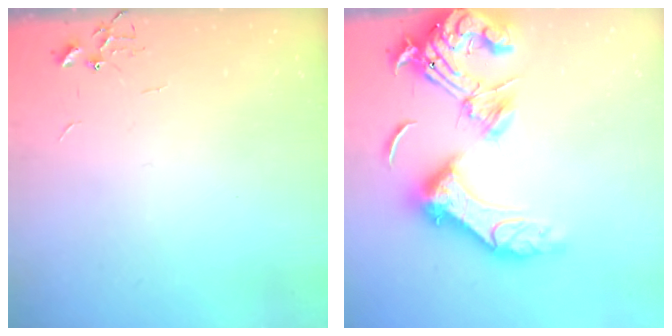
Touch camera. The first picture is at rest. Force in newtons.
{"total": 20.7, "press": 20.5, "slide": 2.6}